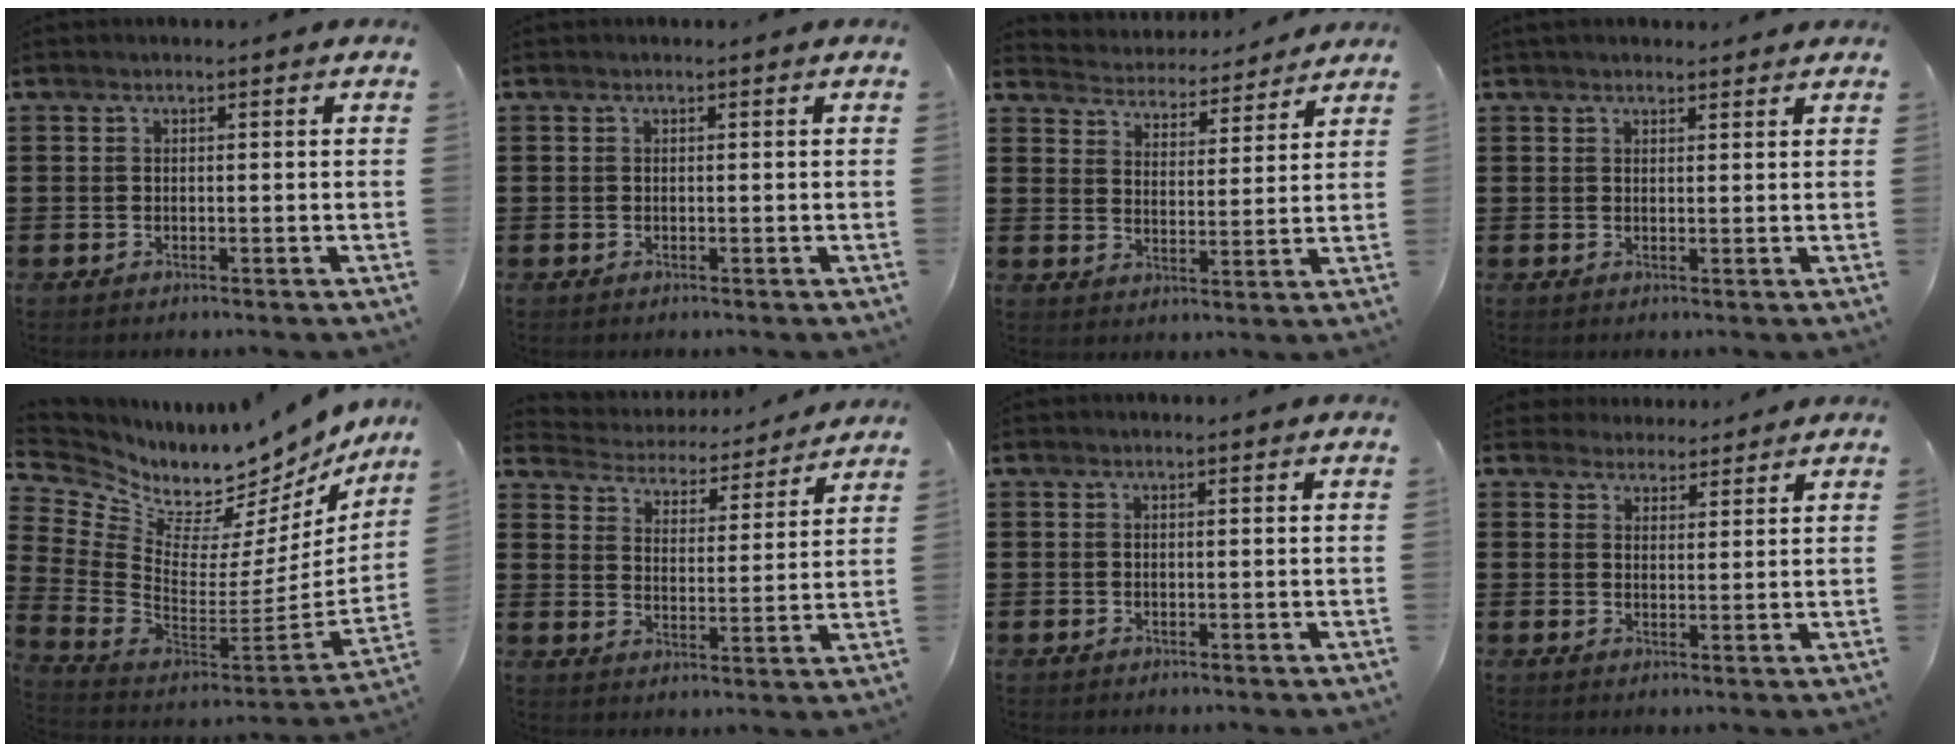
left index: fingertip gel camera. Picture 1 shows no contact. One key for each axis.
{"total": 0.0}
{"total": 4.0, "fx": 4.0, "fy": 0.2, "fz": -0.7, "tx": -0.014, "ty": -0.035, "tz": 0.065}
{"total": 1.4, "fx": 1.3, "fy": 0.5, "fz": 0.1, "tx": -0.004, "ty": 0.003, "tz": 0.026}
{"total": 5.5, "fx": 5.2, "fy": 1.6, "fz": -0.8, "tx": -0.034, "ty": -0.077, "tz": 0.083}
{"total": 3.5, "fx": 3.5, "fy": 0.3, "fz": -0.4, "tx": -0.018, "ty": -0.035, "tz": 0.052}
{"total": 0.0}
{"total": 3.0, "fx": 2.6, "fy": 1.5, "fz": -0.6, "tx": -0.001, "ty": 0.002, "tz": 0.050}